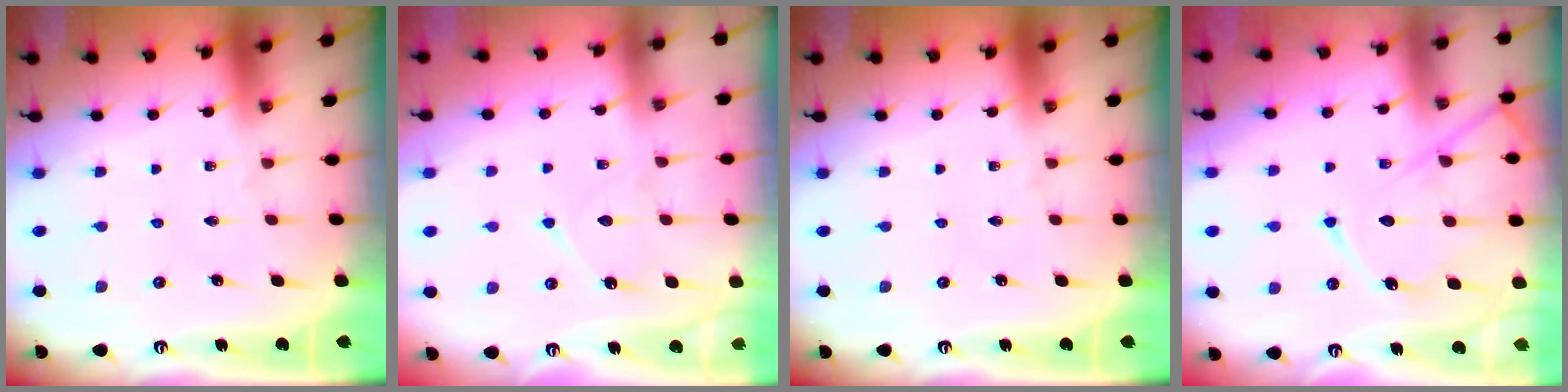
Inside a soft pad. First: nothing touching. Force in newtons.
{"total": 7.6, "press": 7.5, "slide": 0.8}
{"total": 0.0}
{"total": 13.5, "press": 13.5, "slide": 1.1}